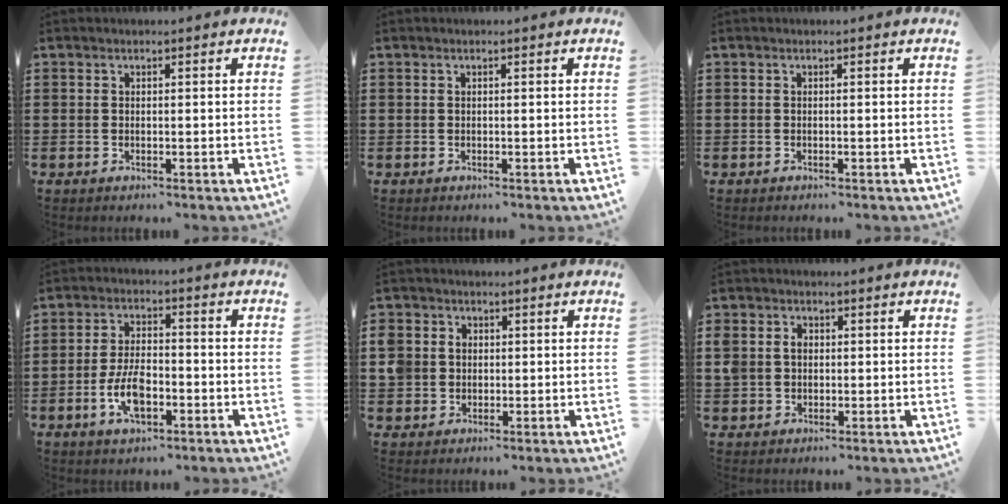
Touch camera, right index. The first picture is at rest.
{"total": 0.0}
{"total": 0.0}
{"total": 8.0, "force": [-2.9, 3.8, 6.4], "torque": [-0.146, -0.002, -0.059]}
{"total": 3.7, "force": [0.2, 3.6, 0.9], "torque": [-0.041, 0.011, -0.001]}
{"total": 3.0, "force": [0.2, 2.7, 1.4], "torque": [-0.037, 0.013, 0.001]}